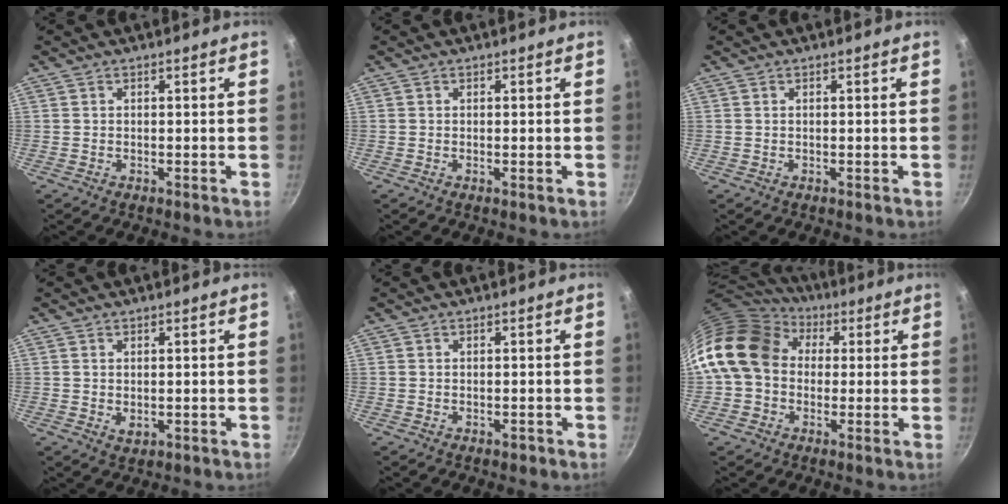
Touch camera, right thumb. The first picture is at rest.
{"total": 0.0}
{"total": 0.0}
{"total": 1.9, "force": [0.3, 1.2, 1.4], "torque": [-0.023, -0.005, 0.007]}
{"total": 1.0, "force": [-0.5, 0.7, 0.5], "torque": [-0.005, 0.004, -0.006]}
{"total": 16.2, "force": [2.6, 12.9, 9.4], "torque": [-0.151, 0.031, 0.032]}